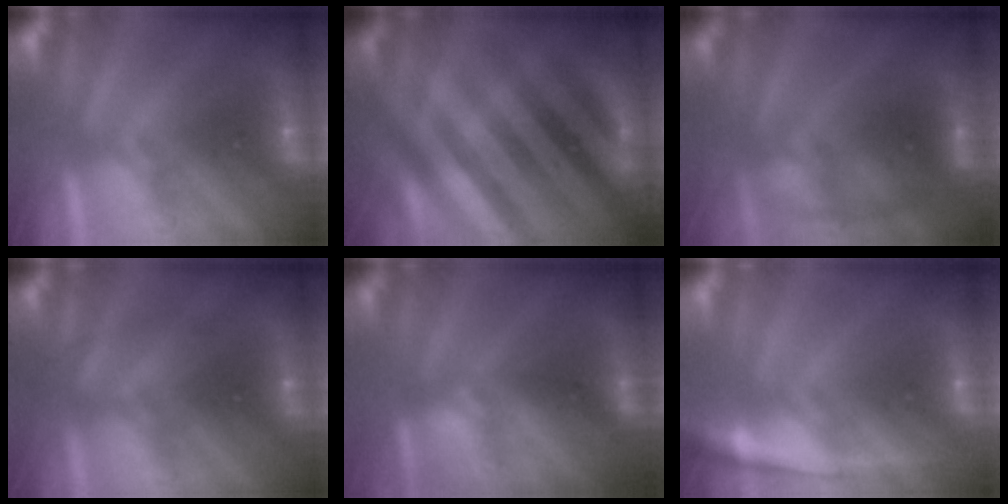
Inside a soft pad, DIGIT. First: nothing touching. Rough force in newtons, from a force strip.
{"total": 2.9}
{"total": 2.2}
{"total": 2.5}
{"total": 2.8}
{"total": 1.4}